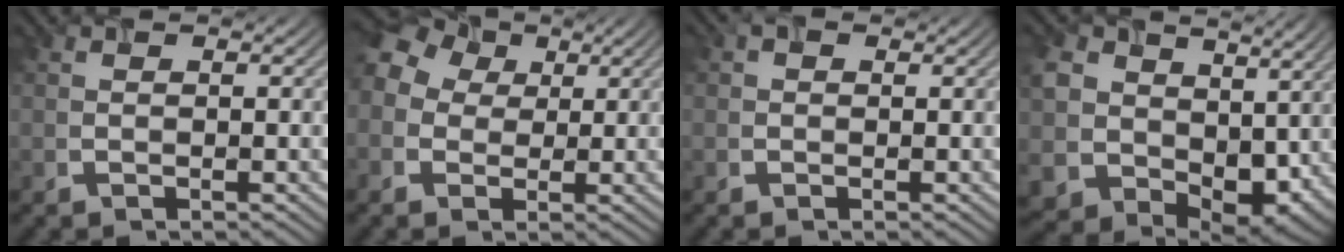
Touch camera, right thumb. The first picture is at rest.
{"total": 9.2, "force": [2.7, 7.1, 5.2], "torque": [-0.140, 0.038, 0.039]}
{"total": 0.8, "force": [0.1, 0.7, 0.4], "torque": [-0.002, 0.002, -0.004]}
{"total": 12.5, "force": [4.2, 9.7, 6.6], "torque": [-0.171, -0.024, 0.099]}